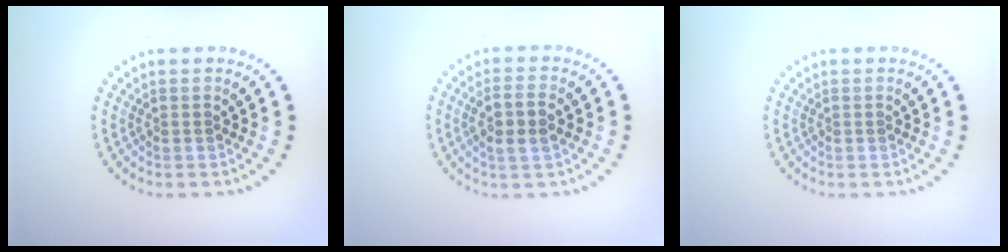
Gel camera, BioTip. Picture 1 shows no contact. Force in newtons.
{"total": 3.0, "press": 2.8, "slide": 0.9}
{"total": 0.0}